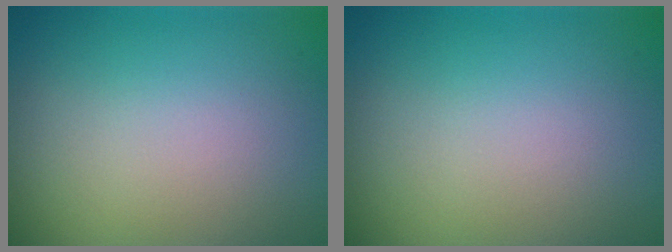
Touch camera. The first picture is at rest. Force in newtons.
{"total": 0.0}